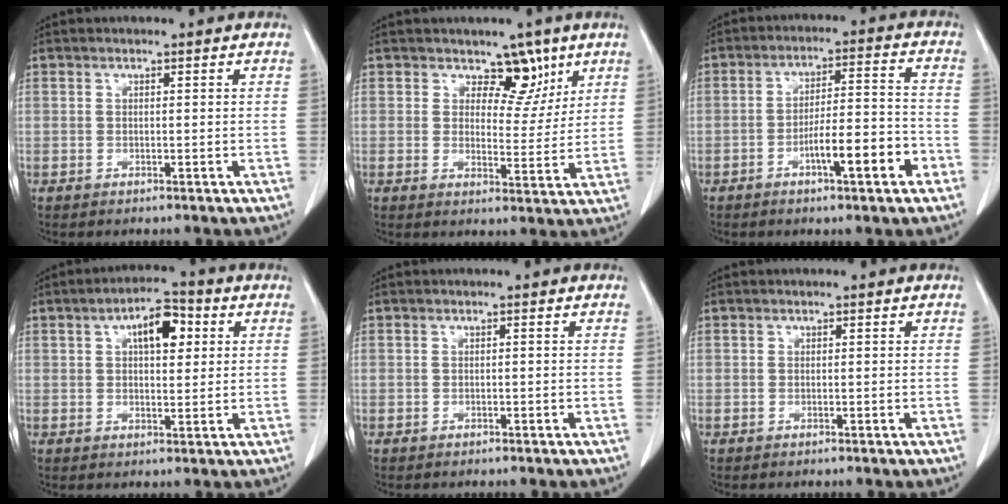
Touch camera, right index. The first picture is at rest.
{"total": 6.0, "force": [3.7, 3.6, 3.0], "torque": [-0.022, -0.006, 0.052]}
{"total": 9.6, "force": [-4.4, 1.2, 8.4], "torque": [-0.134, 0.014, -0.066]}
{"total": 7.2, "force": [2.4, 3.0, 6.1], "torque": [-0.096, 0.016, 0.035]}
{"total": 0.0}
{"total": 0.0}